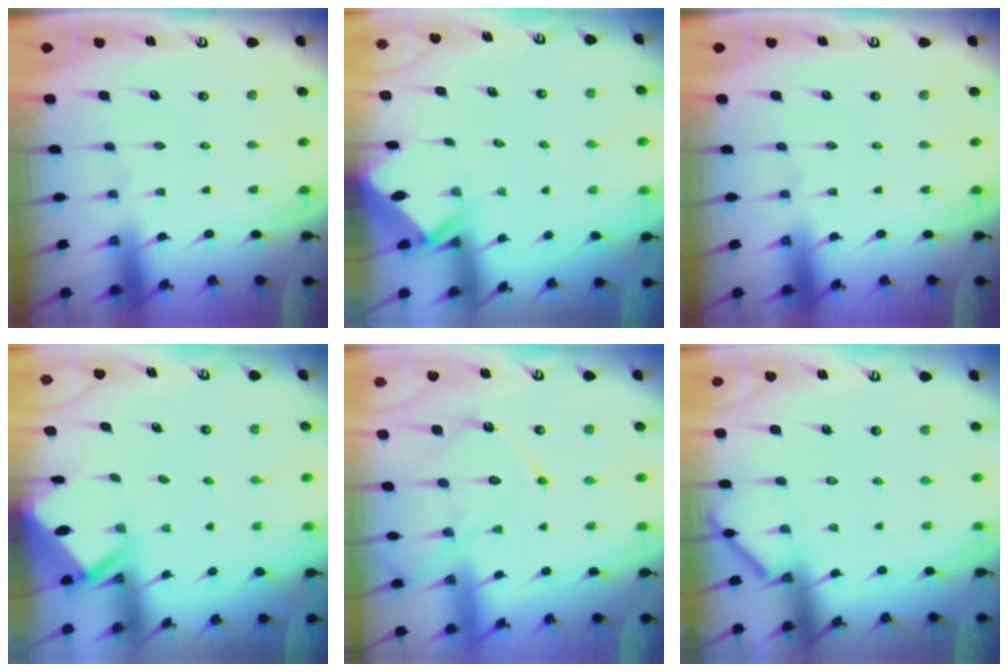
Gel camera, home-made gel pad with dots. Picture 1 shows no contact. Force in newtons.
{"total": 2.8, "press": 2.8, "slide": 0.1}
{"total": 0.0}
{"total": 3.3, "press": 3.3, "slide": 0.3}
{"total": 11.7, "press": 11.7, "slide": 0.6}
{"total": 2.8, "press": 2.8, "slide": 0.4}